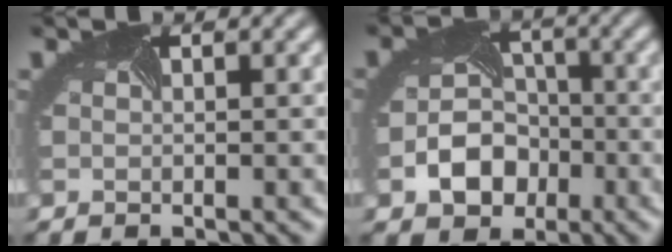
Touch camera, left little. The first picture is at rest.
{"total": 4.9, "force": [-2.0, 3.8, 2.4], "torque": [-0.044, -0.012, -0.032]}